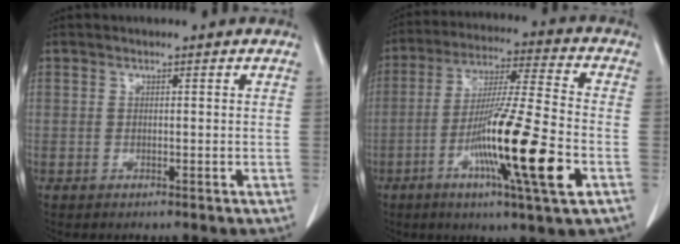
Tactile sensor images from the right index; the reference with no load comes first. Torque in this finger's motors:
{"motor_torque": [1.72, -0.42, 1.00, 0.21]}